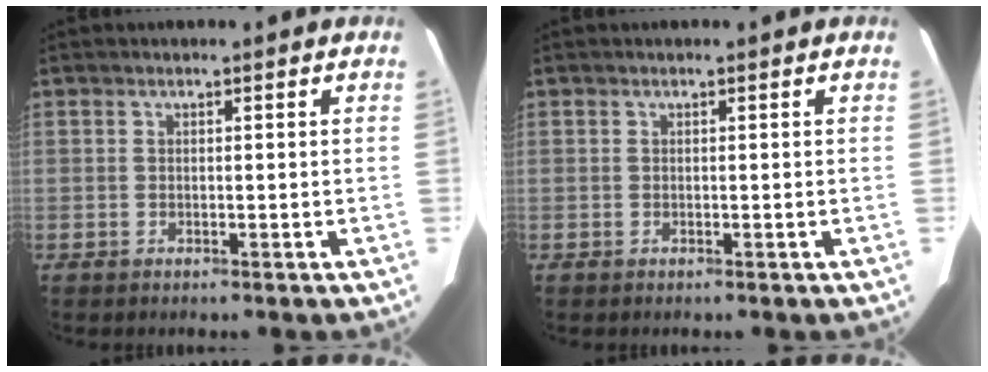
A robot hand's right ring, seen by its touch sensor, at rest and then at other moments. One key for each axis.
{"total": 0.0}